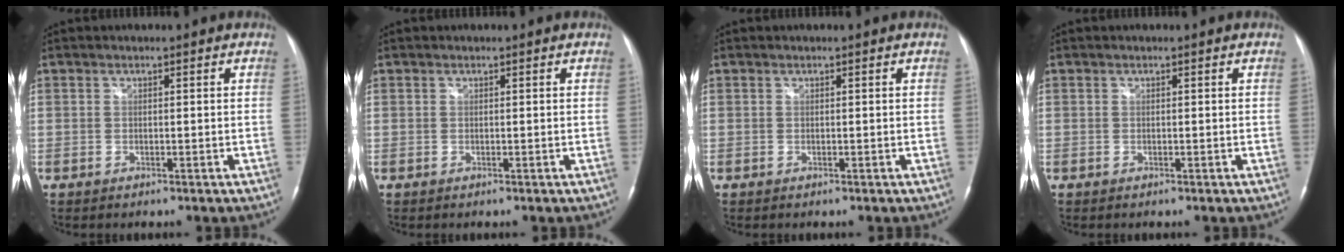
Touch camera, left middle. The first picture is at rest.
{"total": 0.0}
{"total": 0.0}
{"total": 0.0}